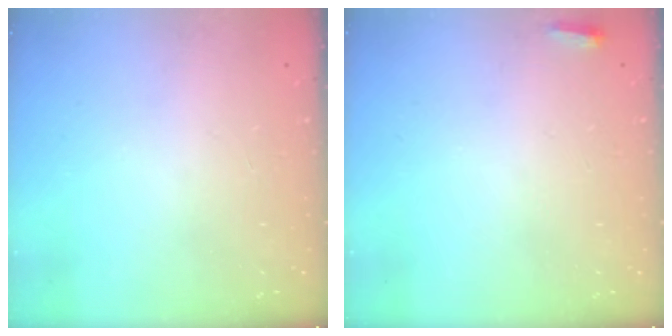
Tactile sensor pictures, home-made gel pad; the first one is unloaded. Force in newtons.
{"total": 2.7, "press": 2.6, "slide": 0.9}